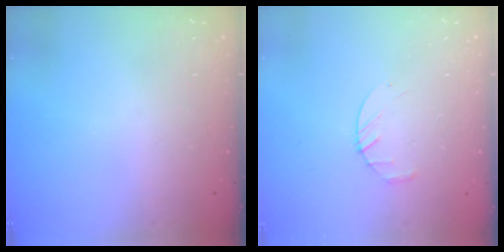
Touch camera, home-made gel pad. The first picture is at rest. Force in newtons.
{"total": 3.2, "press": 3.2, "slide": 0.5}